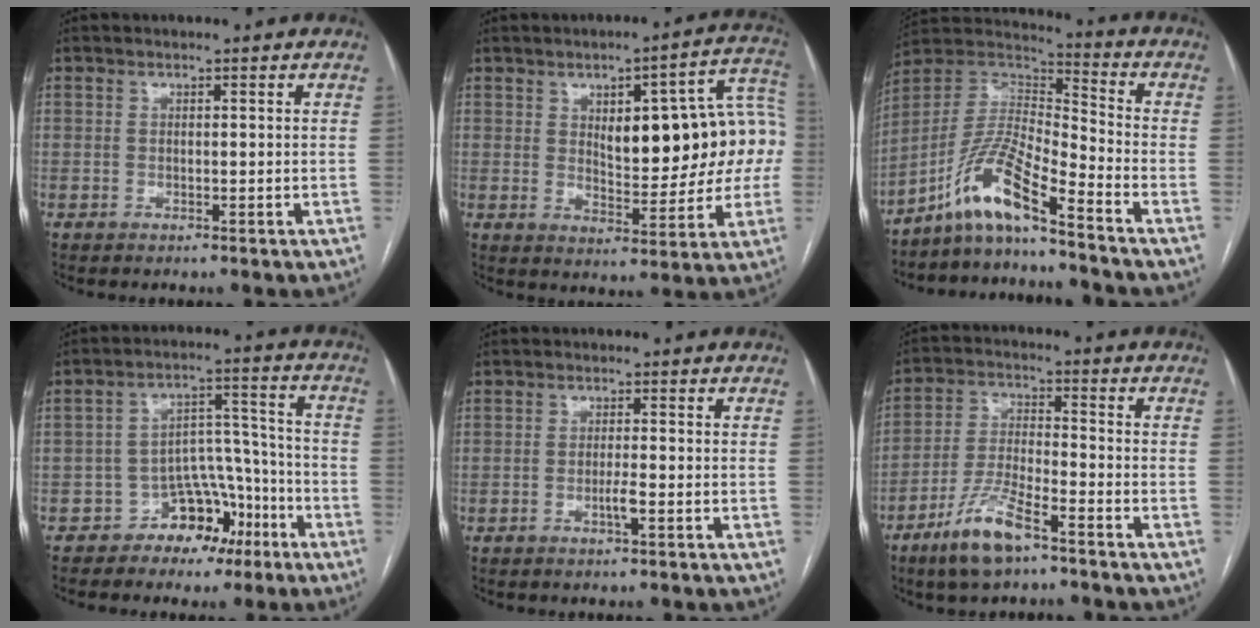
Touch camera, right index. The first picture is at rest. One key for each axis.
{"total": 16.4, "fx": 2.2, "fy": 5.7, "fz": 15.2, "tx": -0.193, "ty": 0.038, "tz": 0.037}
{"total": 10.9, "fx": -8.2, "fy": 0.5, "fz": 7.2, "tx": -0.155, "ty": 0.012, "tz": -0.156}
{"total": 8.4, "fx": -5.1, "fy": 5.6, "fz": 3.5, "tx": -0.048, "ty": 0.036, "tz": -0.077}
{"total": 2.0, "fx": -0.8, "fy": 0.0, "fz": 1.8, "tx": -0.036, "ty": -0.002, "tz": -0.015}
{"total": 9.5, "fx": -6.4, "fy": 1.9, "fz": 6.8, "tx": -0.144, "ty": -0.015, "tz": -0.123}